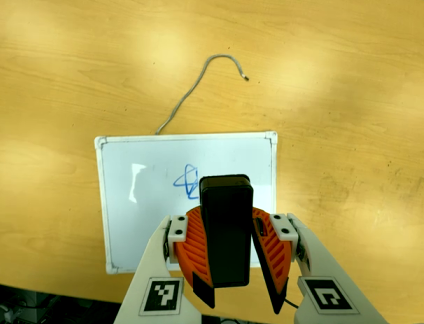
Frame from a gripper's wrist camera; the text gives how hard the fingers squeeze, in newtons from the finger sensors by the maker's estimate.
{"total": 10.0, "left": 10.4, "right": 9.6}